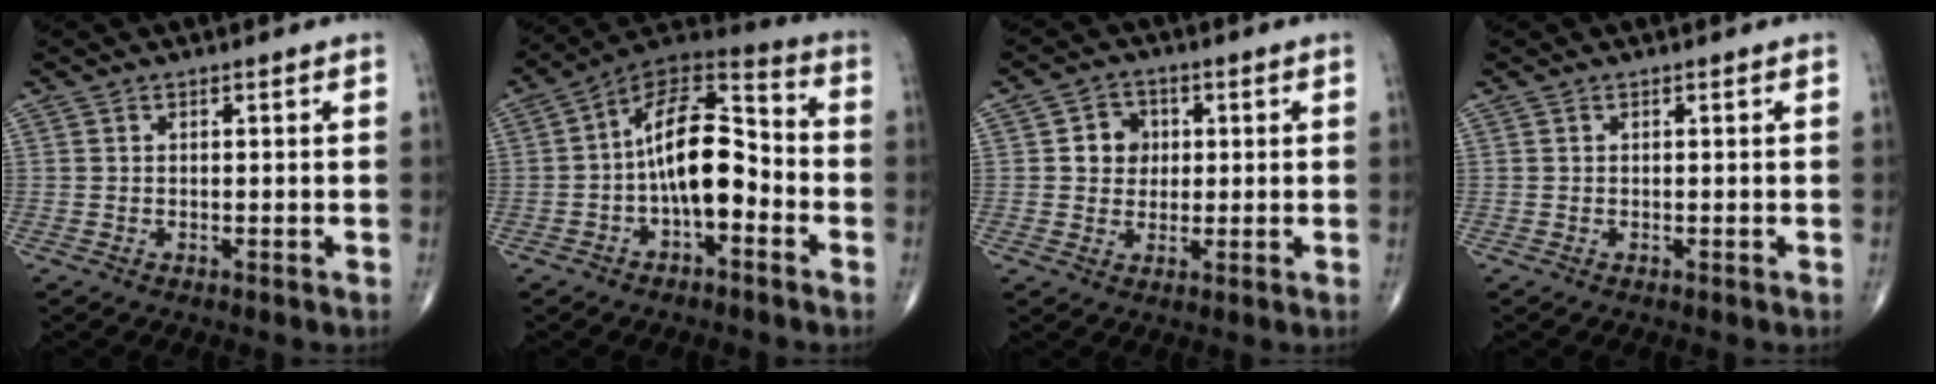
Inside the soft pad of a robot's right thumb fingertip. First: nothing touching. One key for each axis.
{"total": 15.2, "fx": -2.6, "fy": 7.7, "fz": 12.9, "tx": -0.193, "ty": 0.049, "tz": -0.054}
{"total": 5.5, "fx": 0.9, "fy": 4.9, "fz": 2.4, "tx": -0.008, "ty": 0.003, "tz": 0.011}
{"total": 0.0}